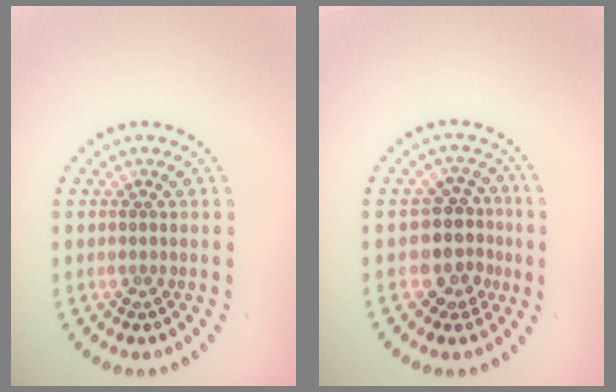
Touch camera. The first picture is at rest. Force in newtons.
{"total": 3.6, "press": 3.0, "slide": 2.0}